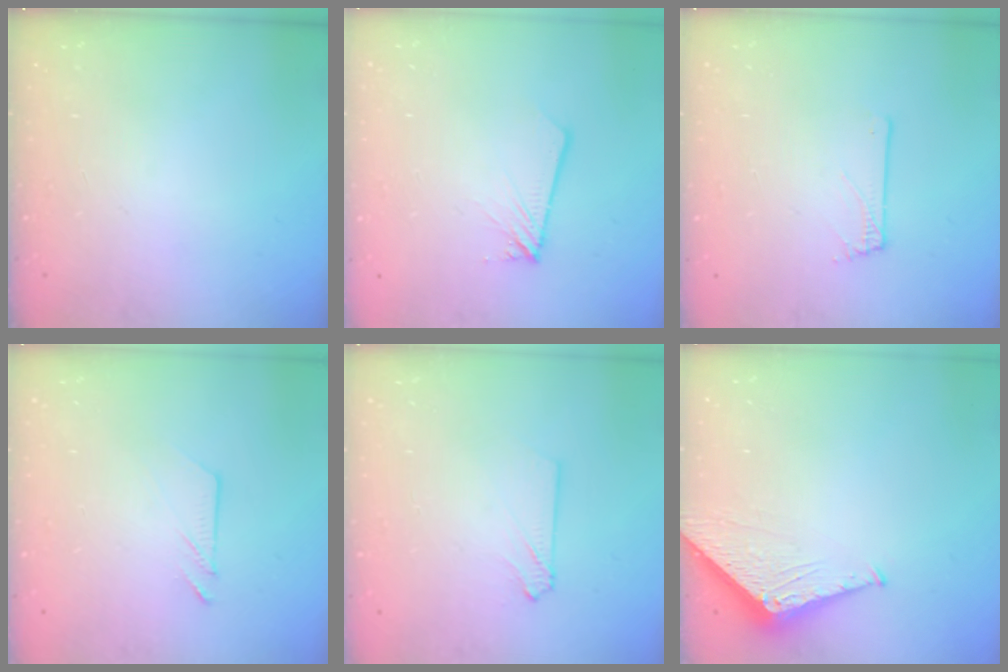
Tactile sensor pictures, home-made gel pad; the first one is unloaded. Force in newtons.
{"total": 2.0, "press": 2.0, "slide": 0.2}
{"total": 0.0}
{"total": 2.5, "press": 2.5, "slide": 0.4}
{"total": 2.4, "press": 2.4, "slide": 0.3}
{"total": 4.9, "press": 4.8, "slide": 0.5}